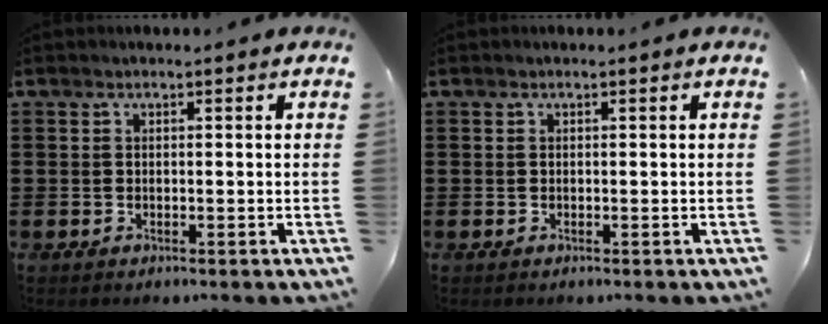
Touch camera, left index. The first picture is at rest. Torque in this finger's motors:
{"motor_torque": [0.00, 0.00, 0.00, 0.01]}